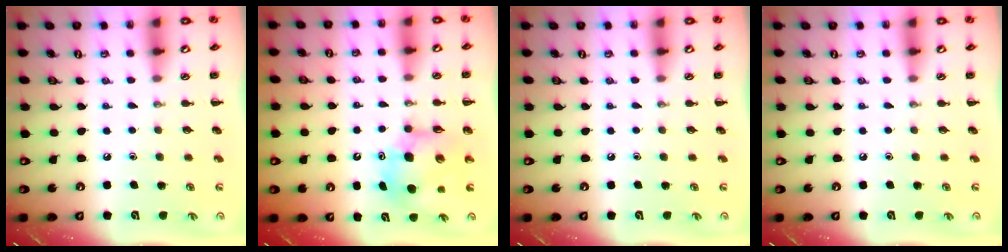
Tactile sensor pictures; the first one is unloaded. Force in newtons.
{"total": 8.7, "press": 8.3, "slide": 2.6}
{"total": 0.0}
{"total": 0.0}